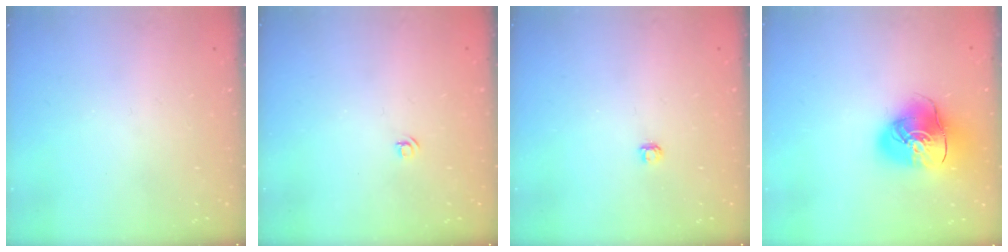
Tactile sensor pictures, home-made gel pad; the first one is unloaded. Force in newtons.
{"total": 3.5, "press": 3.4, "slide": 0.5}
{"total": 2.8, "press": 2.8, "slide": 0.3}
{"total": 13.8, "press": 13.6, "slide": 2.0}